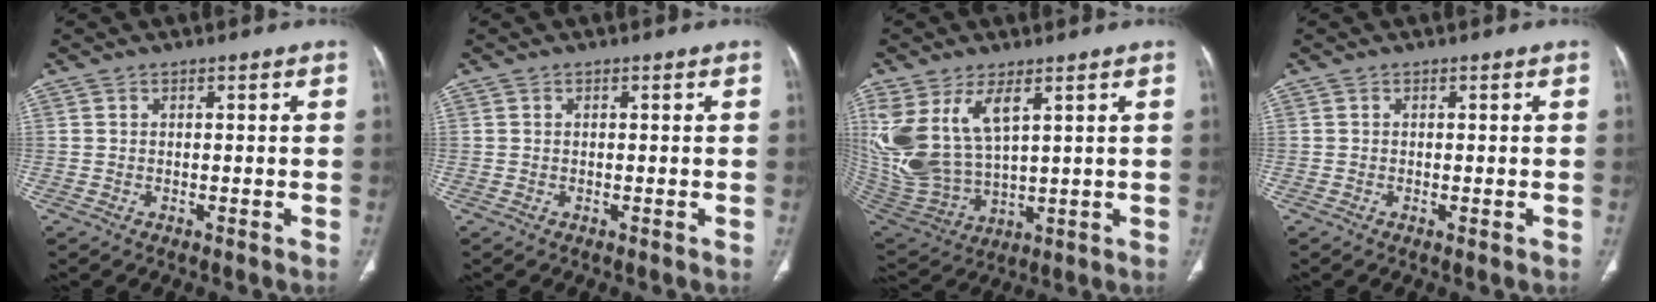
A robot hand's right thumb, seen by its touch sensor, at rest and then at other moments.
{"total": 0.0}
{"total": 16.0, "force": [6.4, 8.0, 12.3], "torque": [-0.255, -0.026, 0.148]}
{"total": 0.6, "force": [-0.2, 0.2, 0.5], "torque": [-0.013, -0.003, -0.003]}